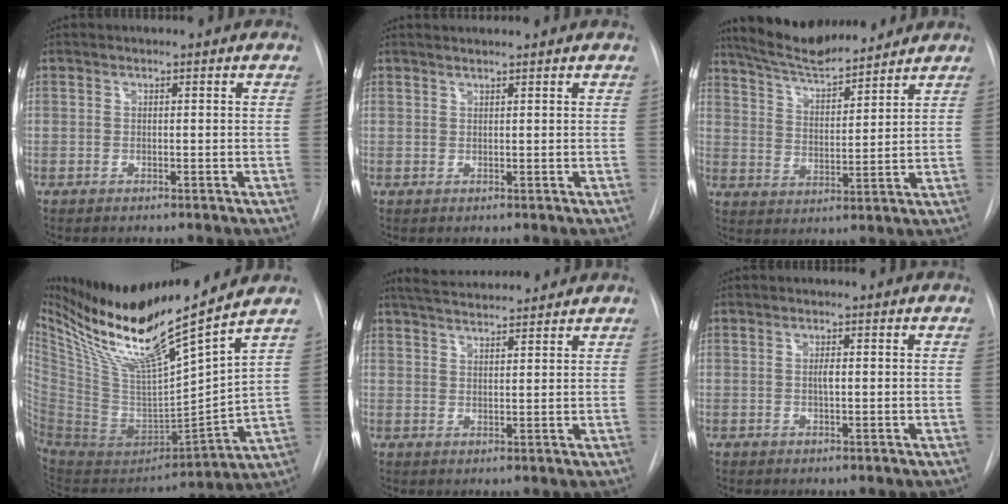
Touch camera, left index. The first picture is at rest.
{"total": 2.4, "force": [2.3, -0.1, 0.7], "torque": [-0.010, 0.017, 0.036]}
{"total": 12.5, "force": [11.4, 1.8, 4.8], "torque": [-0.085, 0.008, 0.197]}
{"total": 23.5, "force": [17.2, 0.6, 15.9], "torque": [-0.277, -0.011, 0.315]}
{"total": 9.9, "force": [9.1, 1.5, 3.6], "torque": [-0.063, 0.020, 0.139]}
{"total": 1.0, "force": [0.0, 0.2, 1.0], "torque": [-0.020, -0.002, 0.000]}